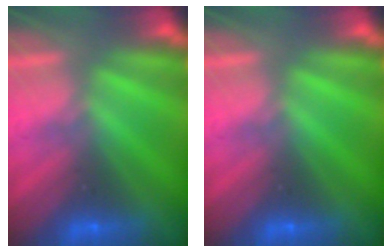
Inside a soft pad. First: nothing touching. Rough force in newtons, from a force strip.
{"total": 0.0}